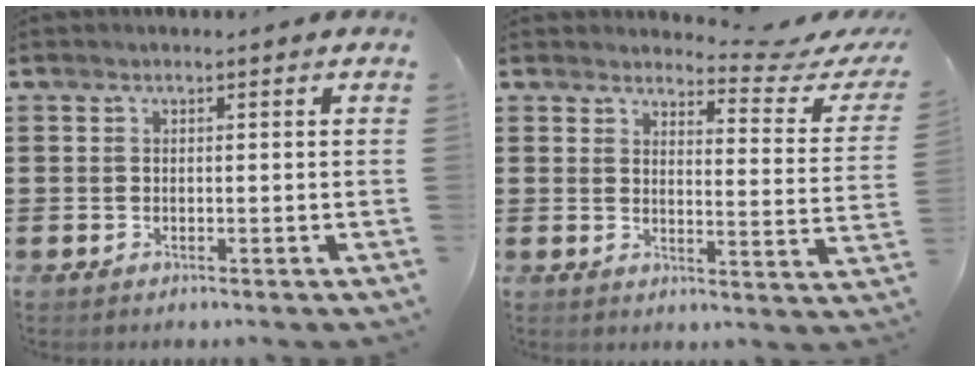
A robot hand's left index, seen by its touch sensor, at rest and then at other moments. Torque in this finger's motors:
{"motor_torque": [2.14, 0.00, 0.02, -0.04]}